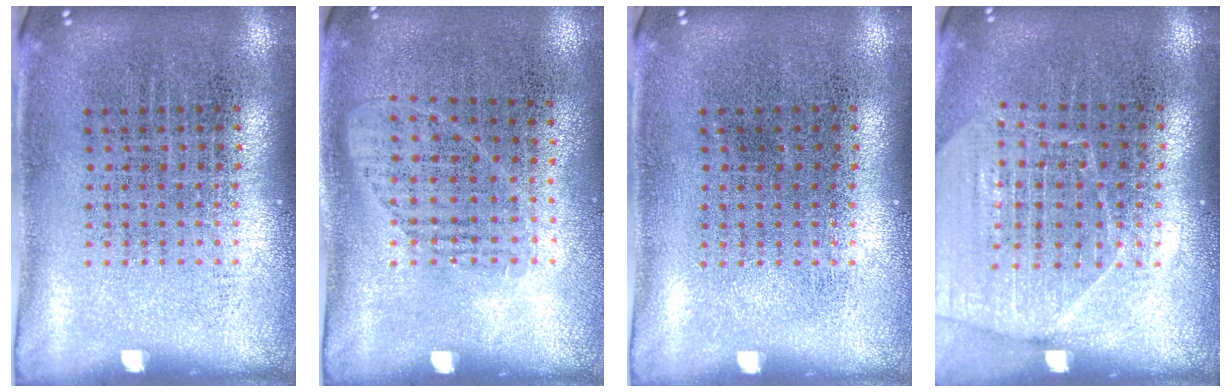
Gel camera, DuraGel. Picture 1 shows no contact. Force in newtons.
{"total": 0.9, "press": 0.8, "slide": 0.5}
{"total": 0.0}
{"total": 1.6, "press": 1.6, "slide": 0.1}